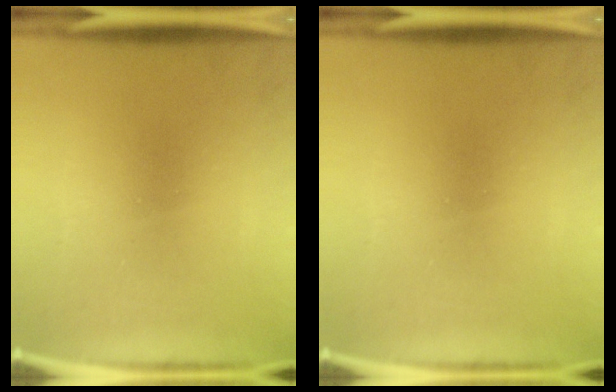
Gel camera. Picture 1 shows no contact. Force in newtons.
{"total": 0.0}